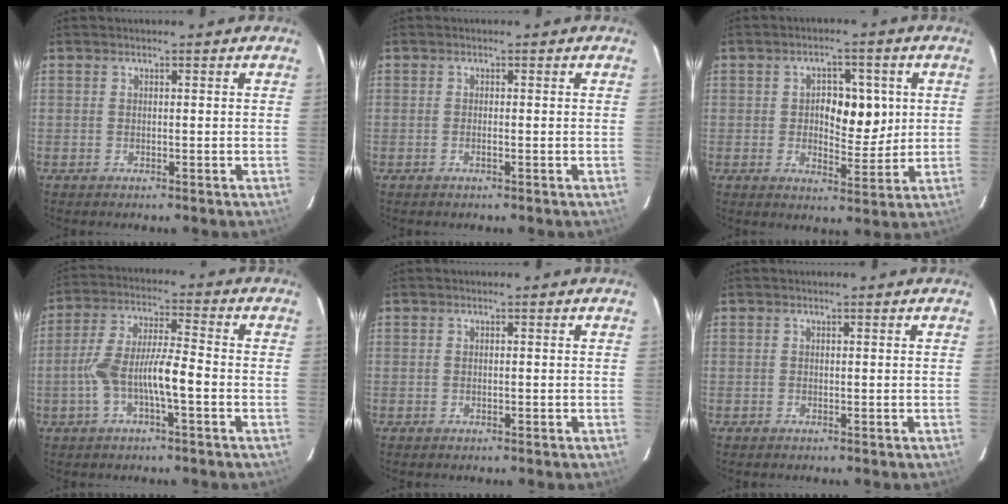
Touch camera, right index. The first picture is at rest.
{"total": 0.5, "force": [-0.2, 0.0, 0.5], "torque": [-0.012, 0.001, -0.001]}
{"total": 7.4, "force": [1.2, 3.9, 6.2], "torque": [-0.085, 0.010, 0.023]}
{"total": 9.2, "force": [-2.5, 1.8, 8.7], "torque": [-0.177, 0.024, -0.045]}
{"total": 0.0}
{"total": 0.0}